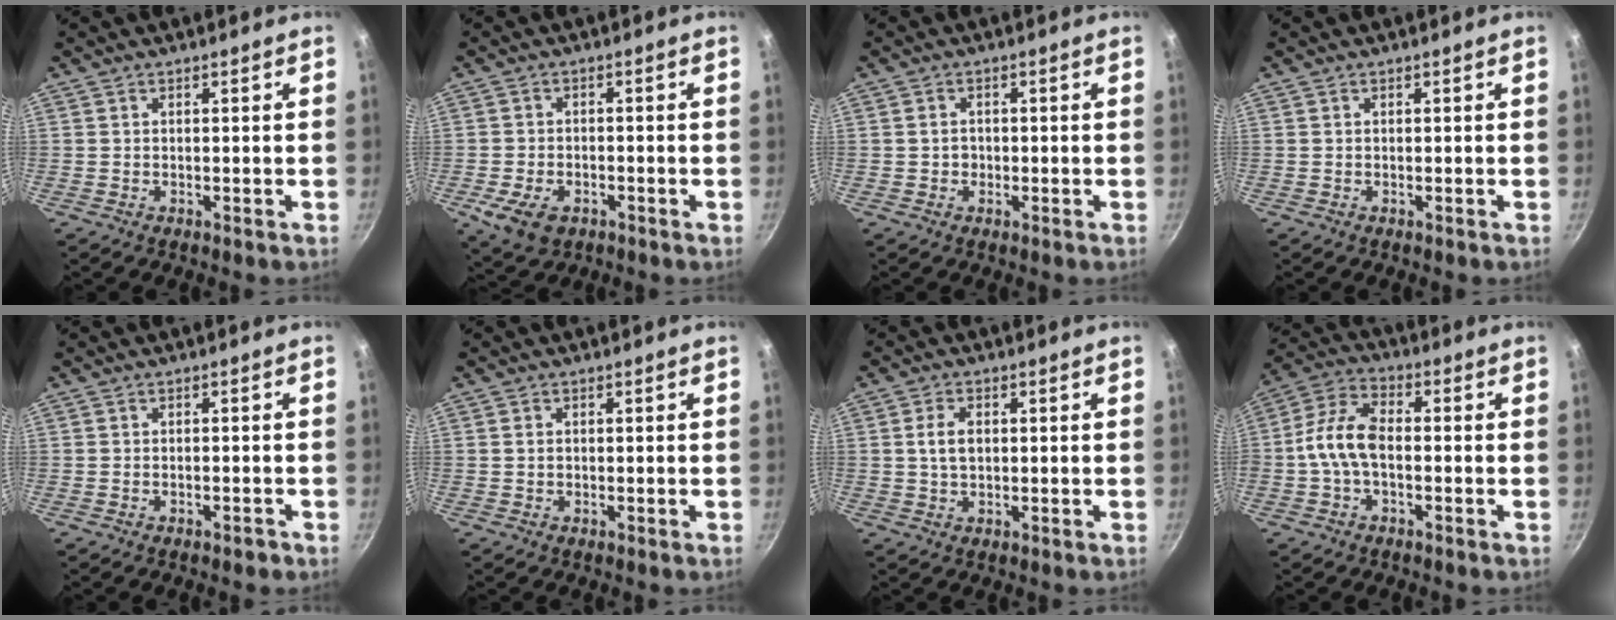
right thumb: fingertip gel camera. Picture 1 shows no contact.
{"total": 6.9, "force": [-2.9, 4.4, 4.5], "torque": [-0.083, 0.003, -0.047]}
{"total": 1.8, "force": [-0.2, 1.6, 0.7], "torque": [-0.006, 0.005, -0.004]}
{"total": 0.0}
{"total": 1.2, "force": [-0.9, 0.5, 0.6], "torque": [-0.006, 0.014, -0.006]}
{"total": 0.9, "force": [0.0, 0.8, 0.5], "torque": [-0.006, 0.003, 0.001]}
{"total": 3.8, "force": [0.5, 2.3, 3.0], "torque": [-0.048, 0.005, 0.008]}
{"total": 8.9, "force": [-1.5, 5.1, 7.2], "torque": [-0.139, 0.037, -0.042]}